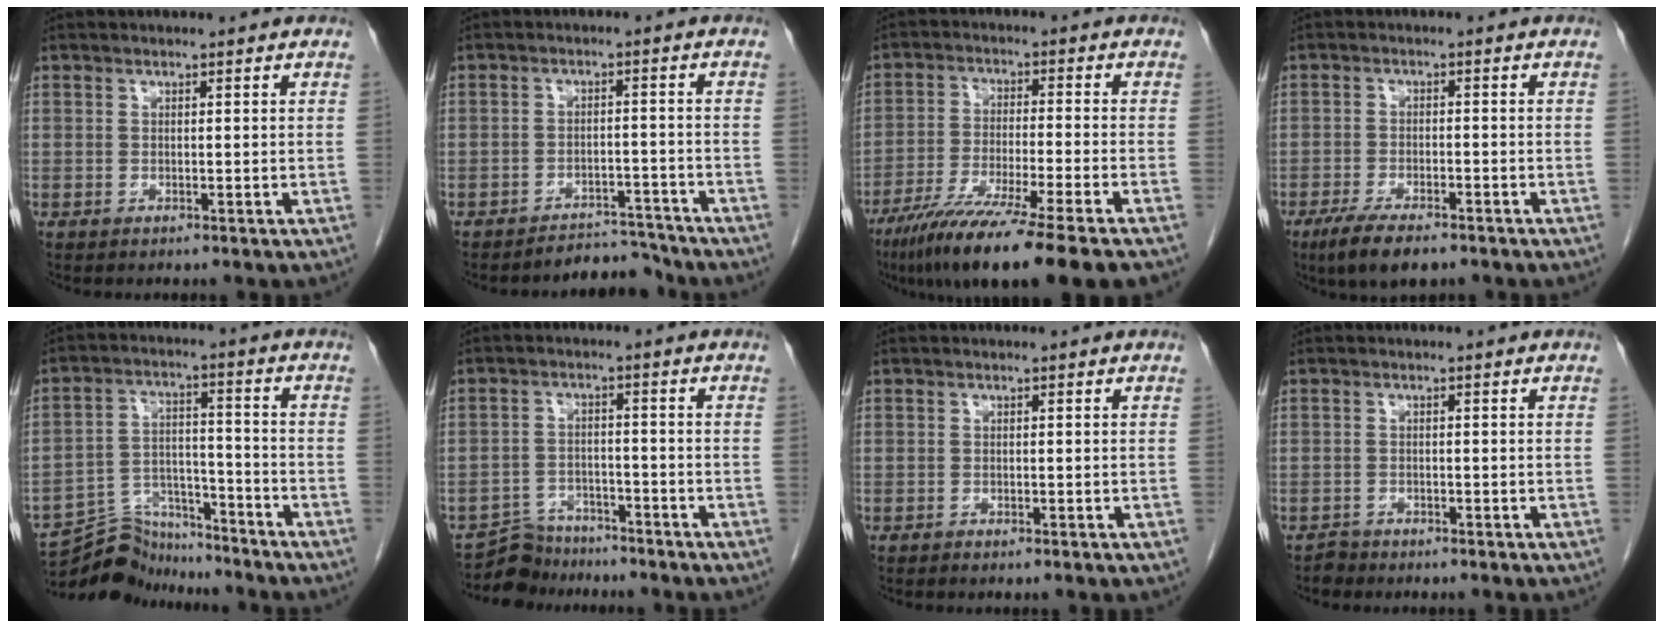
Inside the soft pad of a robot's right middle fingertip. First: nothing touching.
{"total": 4.5, "force": [-4.3, 0.6, -1.1], "torque": [0.024, 0.011, -0.064]}
{"total": 15.5, "force": [-11.4, -0.9, 10.5], "torque": [-0.176, -0.052, -0.187]}
{"total": 7.2, "force": [-5.2, 1.7, 4.6], "torque": [-0.086, -0.016, -0.086]}
{"total": 9.9, "force": [-9.6, 2.1, -0.2], "torque": [0.003, 0.033, -0.171]}
{"total": 5.7, "force": [-5.3, 2.1, -0.8], "torque": [0.016, 0.006, -0.093]}
{"total": 0.8, "force": [-0.6, 0.1, 0.5], "torque": [-0.015, -0.004, -0.007]}
{"total": 1.2, "force": [-1.0, 0.4, -0.3], "torque": [0.007, 0.000, -0.021]}